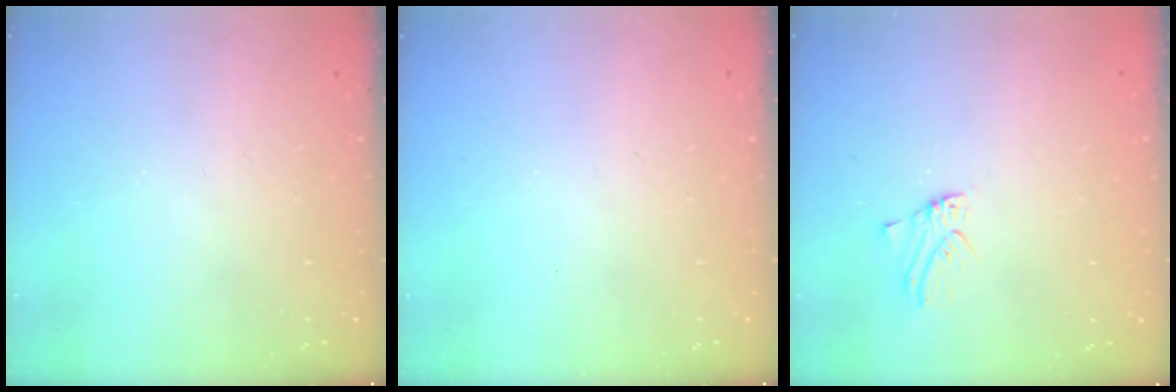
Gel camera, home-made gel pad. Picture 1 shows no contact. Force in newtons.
{"total": 0.0}
{"total": 0.0}